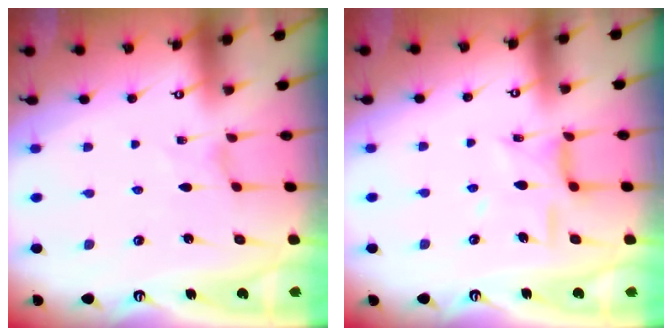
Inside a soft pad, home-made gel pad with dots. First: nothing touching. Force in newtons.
{"total": 9.8, "press": 9.8, "slide": 0.8}